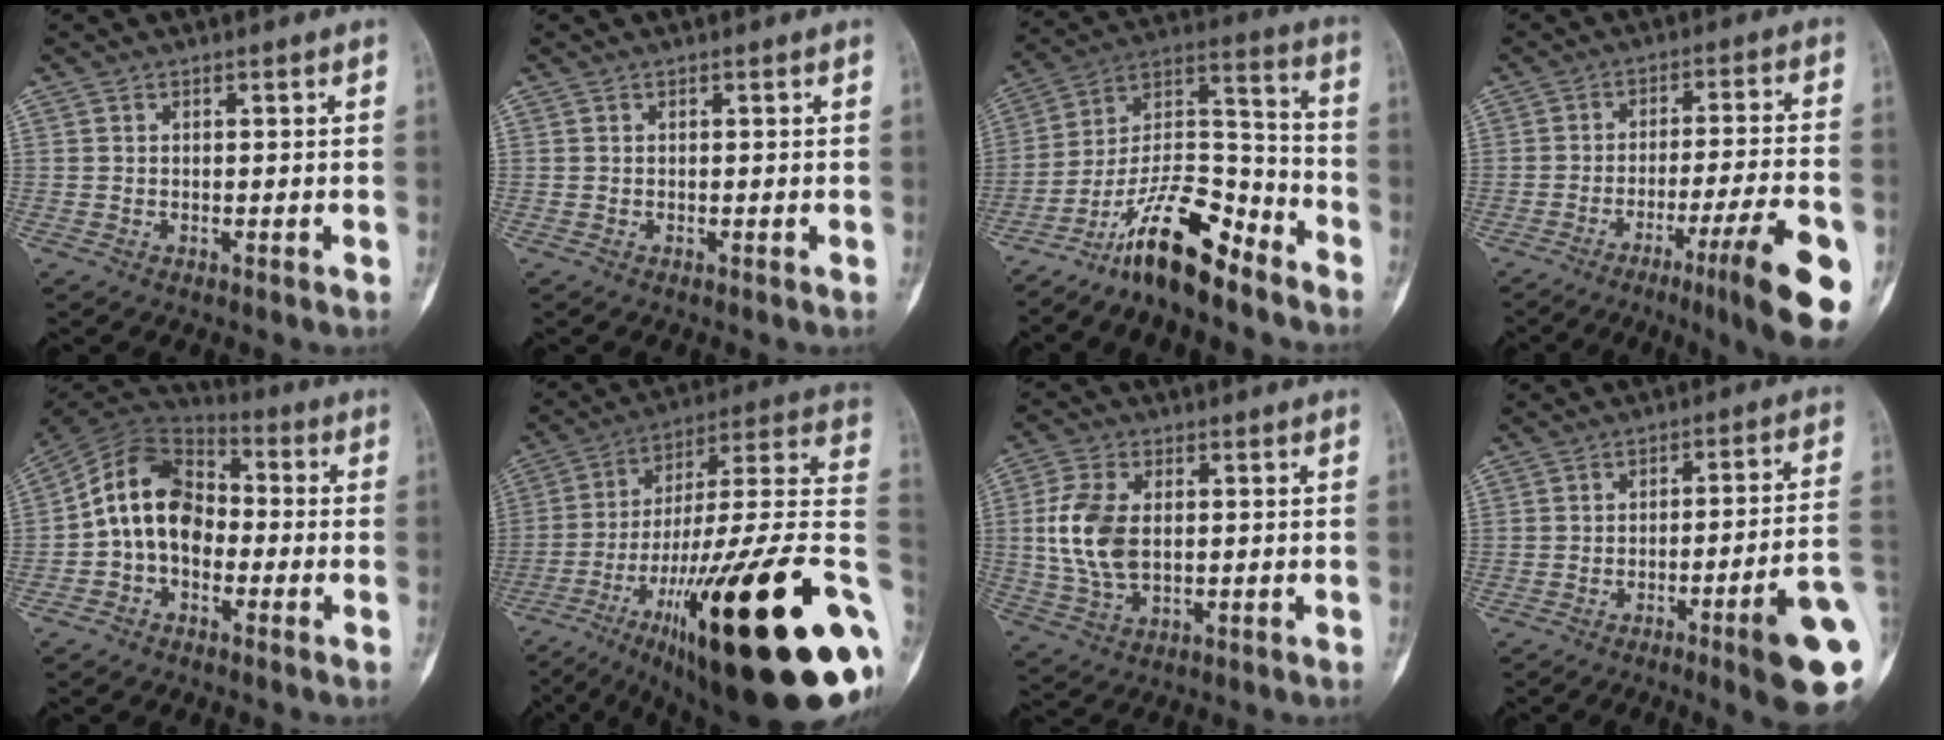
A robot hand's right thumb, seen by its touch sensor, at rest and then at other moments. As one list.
[{"total": 0.0}, {"total": 16.1, "force": [-12.0, 5.0, 9.6], "torque": [-0.154, 0.106, -0.215]}, {"total": 17.1, "force": [-8.0, 1.6, 15.0], "torque": [-0.184, 0.024, -0.113]}, {"total": 12.8, "force": [-1.9, 9.4, 8.5], "torque": [-0.130, 0.043, -0.050]}, {"total": 39.7, "force": [-12.3, 8.8, 36.7], "torque": [-0.487, 0.054, -0.195]}, {"total": 10.6, "force": [0.7, 6.4, 8.4], "torque": [-0.180, 0.001, 0.021]}, {"total": 15.0, "force": [-5.9, 1.1, 13.8], "torque": [-0.146, 0.023, -0.081]}]